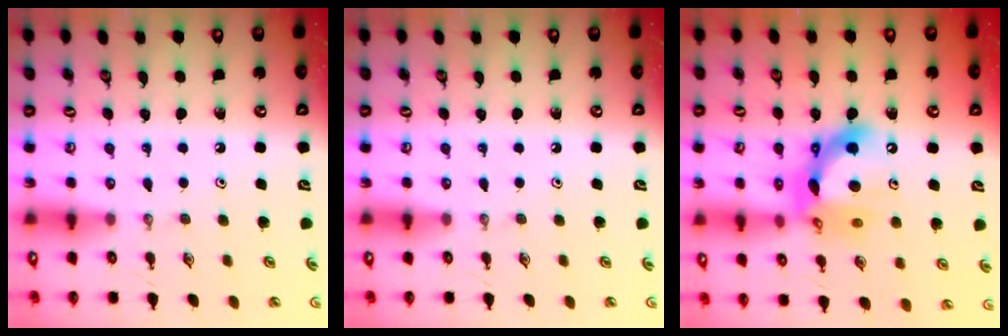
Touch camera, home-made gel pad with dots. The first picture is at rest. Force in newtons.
{"total": 0.0}
{"total": 14.2, "press": 14.1, "slide": 1.7}